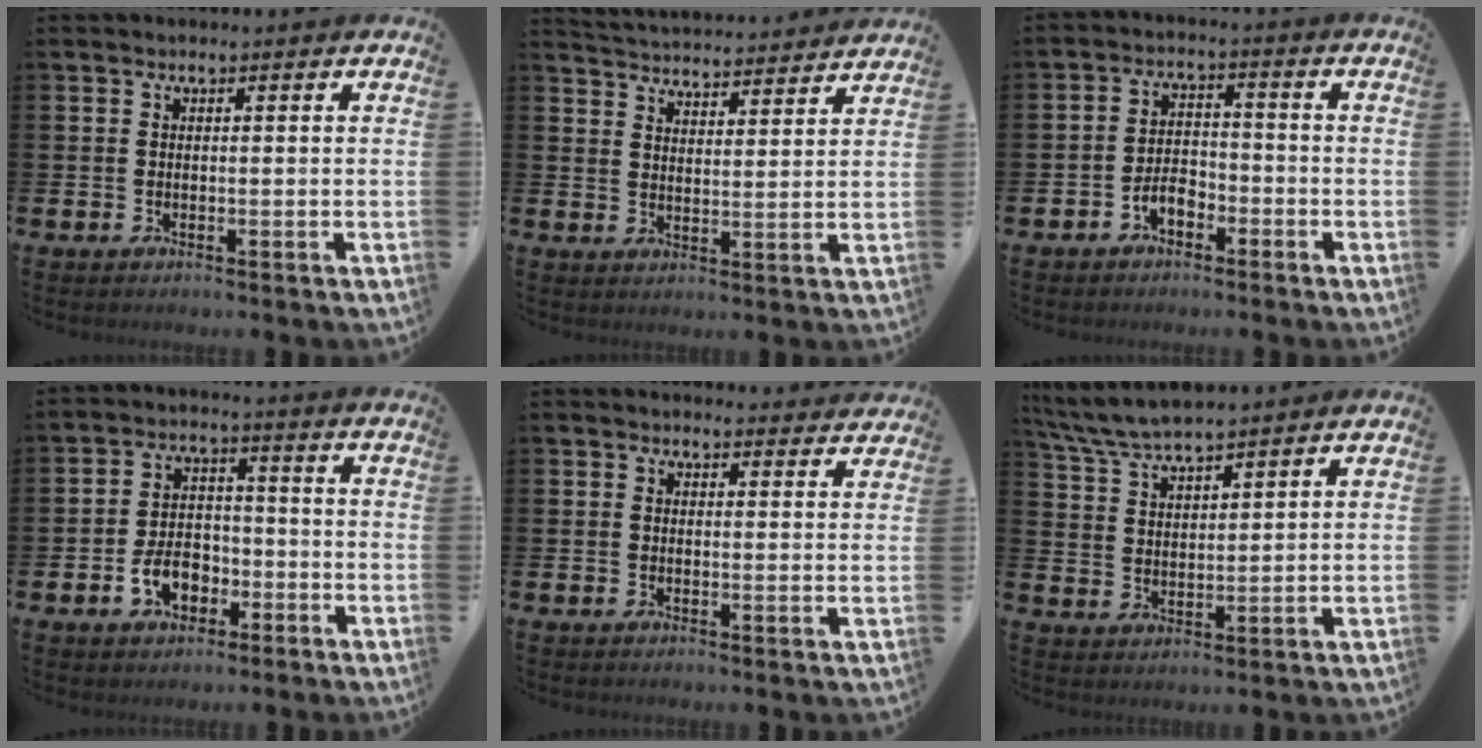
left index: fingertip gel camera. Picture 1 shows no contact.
{"total": 4.7, "force": [4.7, 0.1, -0.3], "torque": [-0.007, -0.040, 0.081]}
{"total": 3.4, "force": [-2.2, 1.8, 1.8], "torque": [-0.035, 0.010, -0.046]}
{"total": 5.4, "force": [-2.6, 3.7, 3.0], "torque": [-0.039, 0.008, -0.053]}
{"total": 2.1, "force": [2.0, 0.4, -0.2], "torque": [0.010, -0.012, 0.035]}
{"total": 5.9, "force": [5.7, 0.4, 1.5], "torque": [-0.052, -0.022, 0.104]}